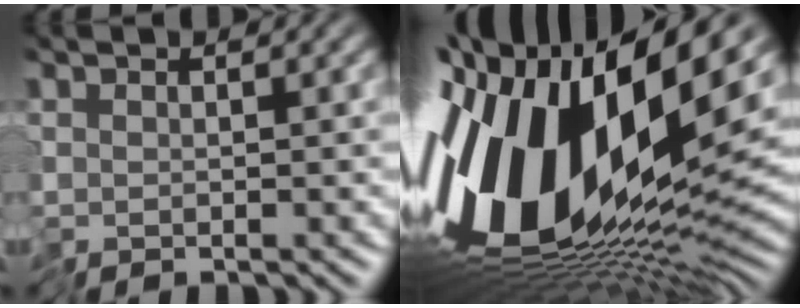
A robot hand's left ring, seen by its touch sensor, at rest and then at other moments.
{"total": 17.8, "force": [-0.3, 8.3, 15.7], "torque": [-0.308, -0.020, -0.014]}